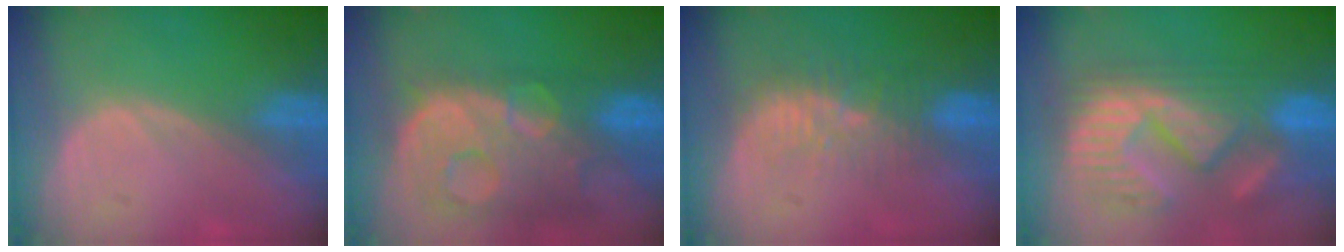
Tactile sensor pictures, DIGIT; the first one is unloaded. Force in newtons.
{"total": 13.7, "press": 11.1, "slide": 8.0}
{"total": 6.0, "press": 5.7, "slide": 1.9}
{"total": 11.6, "press": 11.1, "slide": 3.4}